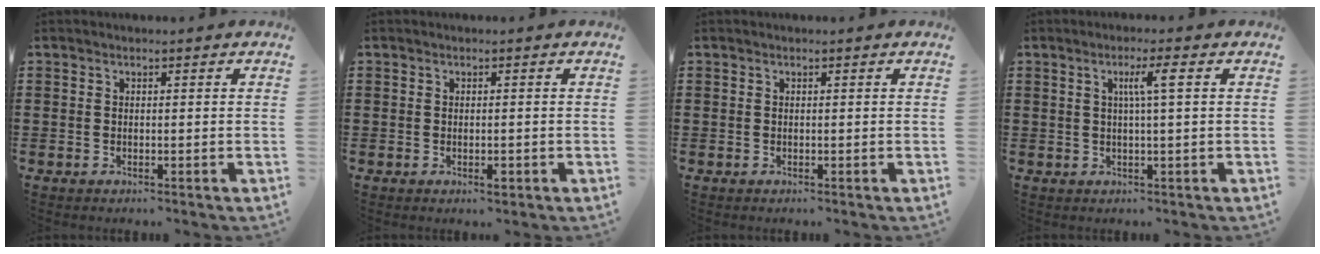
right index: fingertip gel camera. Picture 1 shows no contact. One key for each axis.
{"total": 1.2, "fx": -0.4, "fy": 0.4, "fz": 1.1, "tx": -0.020, "ty": -0.003, "tz": -0.006}
{"total": 0.0}
{"total": 3.8, "fx": 0.9, "fy": -0.1, "fz": 3.7, "tx": -0.071, "ty": 0.001, "tz": 0.009}